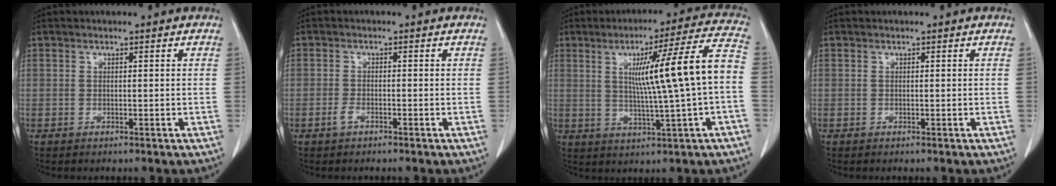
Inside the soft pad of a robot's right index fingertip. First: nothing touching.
{"total": 1.4, "force": [-0.9, 0.5, 0.9], "torque": [-0.019, 0.001, -0.018]}
{"total": 14.1, "force": [0.5, -0.8, 14.1], "torque": [-0.209, 0.014, 0.010]}
{"total": 0.0}